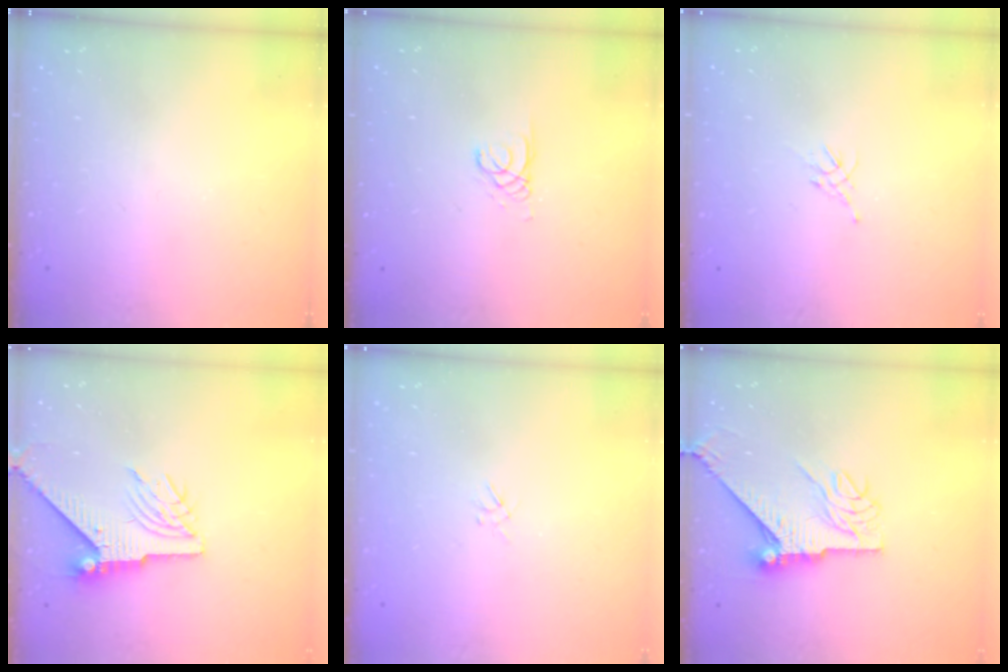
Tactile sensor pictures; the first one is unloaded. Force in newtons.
{"total": 1.1, "press": 1.1, "slide": 0.1}
{"total": 3.1, "press": 3.0, "slide": 0.8}
{"total": 7.7, "press": 7.6, "slide": 0.9}
{"total": 1.0, "press": 0.9, "slide": 0.4}
{"total": 10.8, "press": 10.7, "slide": 1.1}